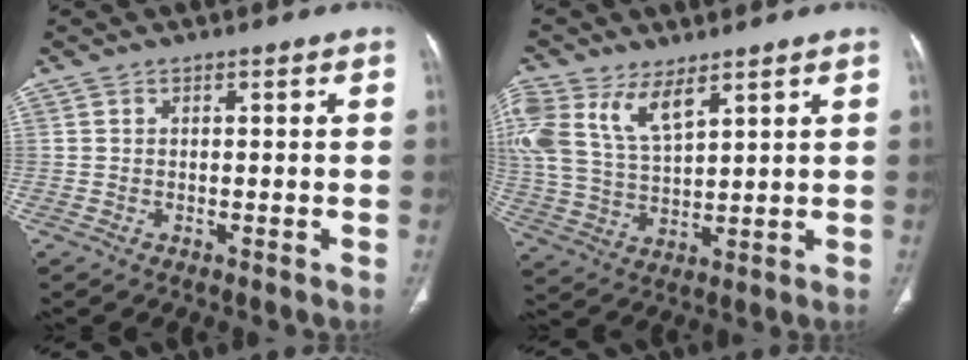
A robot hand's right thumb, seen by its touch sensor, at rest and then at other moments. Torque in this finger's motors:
{"motor_torque": [0.29, 0.75, 1.03, 1.04, 0.14]}